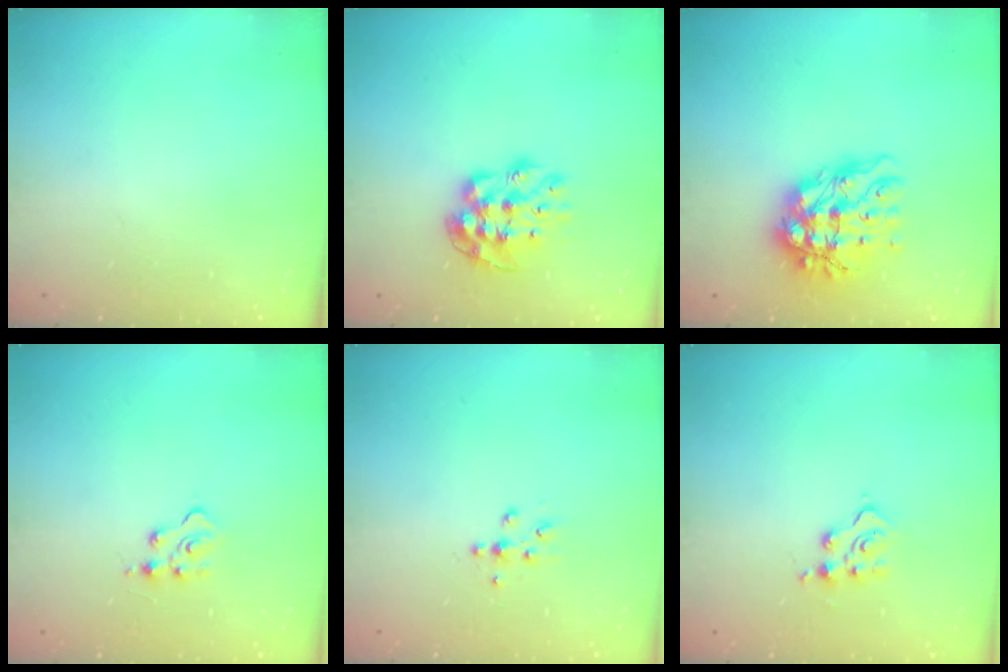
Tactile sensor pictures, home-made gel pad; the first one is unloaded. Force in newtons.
{"total": 9.6, "press": 9.6, "slide": 0.7}
{"total": 12.1, "press": 11.9, "slide": 1.7}
{"total": 4.1, "press": 4.0, "slide": 0.6}
{"total": 4.9, "press": 4.8, "slide": 0.6}
{"total": 4.8, "press": 4.8, "slide": 0.2}